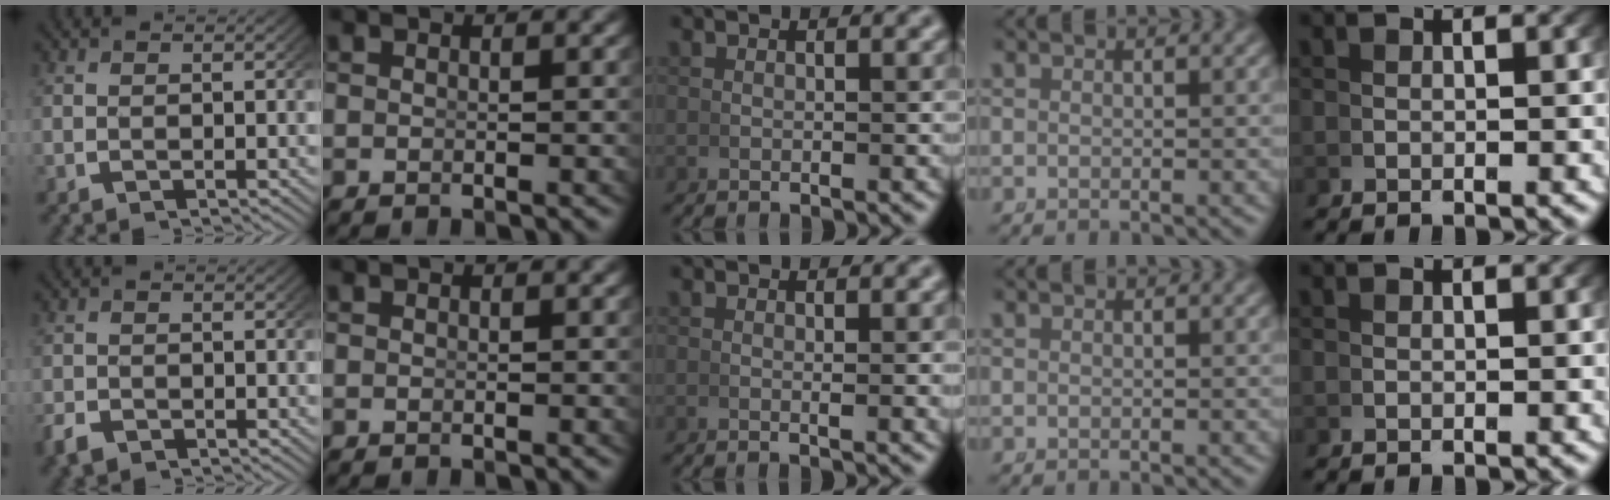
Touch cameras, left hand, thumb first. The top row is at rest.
{"thumb": {"total": 2.0, "force": [-1.4, 1.2, 0.6], "torque": [-0.019, -0.012, -0.024]}, "middle": {"total": 0.7, "force": [0.4, 0.0, 0.6], "torque": [-0.012, -0.003, 0.008]}}